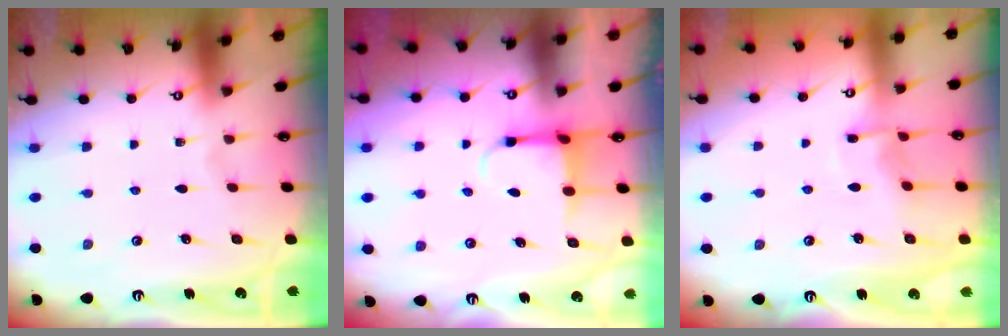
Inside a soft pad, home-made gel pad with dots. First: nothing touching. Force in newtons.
{"total": 4.0, "press": 3.8, "slide": 1.3}
{"total": 6.5, "press": 6.5, "slide": 0.6}